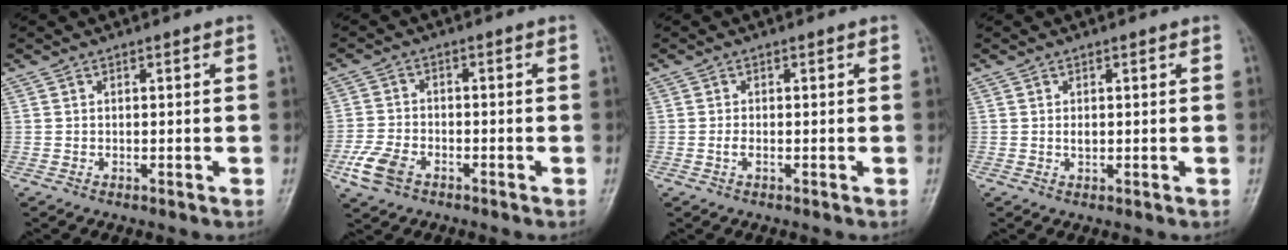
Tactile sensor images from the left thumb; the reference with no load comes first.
{"total": 6.2, "force": [-3.4, 3.7, 3.6], "torque": [-0.085, 0.009, -0.068]}
{"total": 1.1, "force": [-0.5, 0.5, 0.8], "torque": [-0.024, 0.002, -0.011]}
{"total": 1.0, "force": [0.0, 0.7, 0.7], "torque": [-0.009, 0.000, -0.001]}